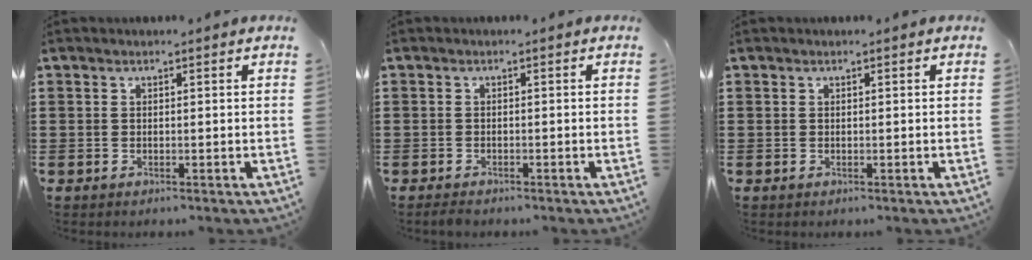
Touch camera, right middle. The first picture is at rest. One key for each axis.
{"total": 0.8, "fx": -0.8, "fy": 0.2, "fz": 0.2, "tx": -0.007, "ty": -0.003, "tz": -0.016}
{"total": 0.0}